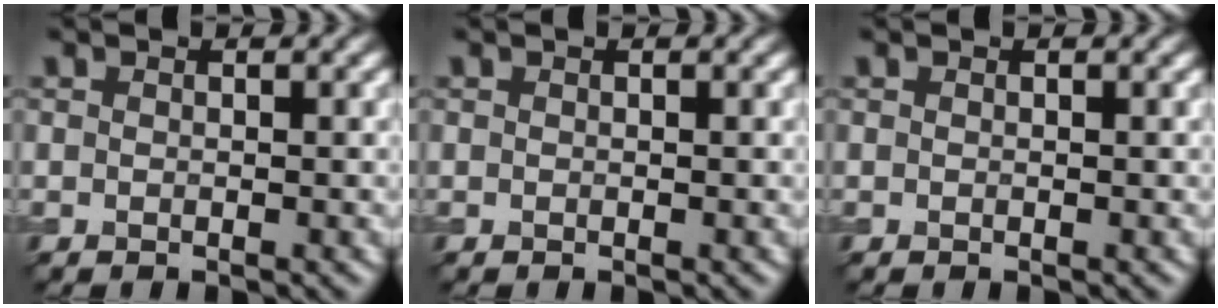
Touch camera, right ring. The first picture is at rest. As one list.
[{"total": 0.0}, {"total": 0.0}]